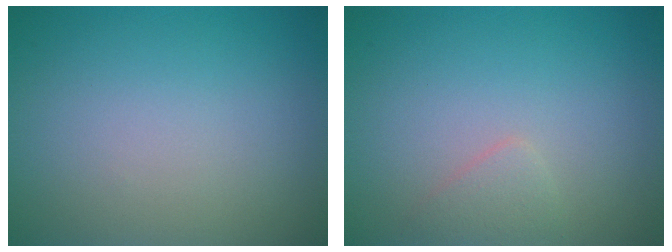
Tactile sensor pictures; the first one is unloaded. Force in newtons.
{"total": 1.2, "press": 1.2, "slide": 0.1}